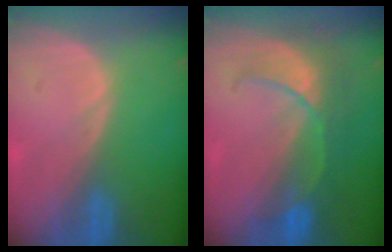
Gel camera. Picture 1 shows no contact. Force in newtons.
{"total": 8.0, "press": 7.3, "slide": 3.3}